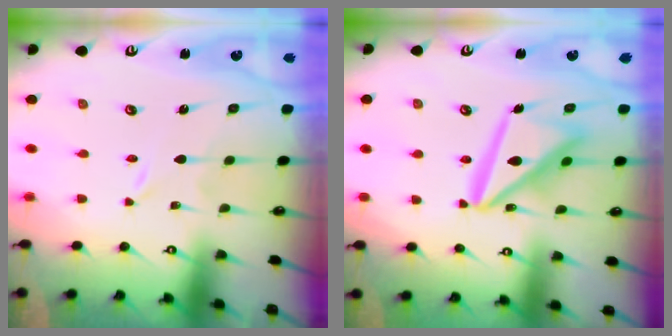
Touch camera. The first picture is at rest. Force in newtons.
{"total": 15.8, "press": 15.7, "slide": 1.6}